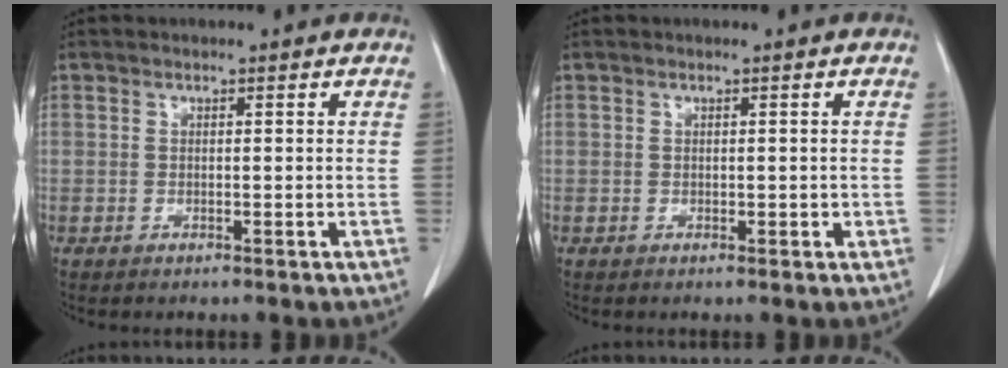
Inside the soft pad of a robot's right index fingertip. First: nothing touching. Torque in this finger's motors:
{"motor_torque": [-0.04, 0.04, 0.00, 0.02]}